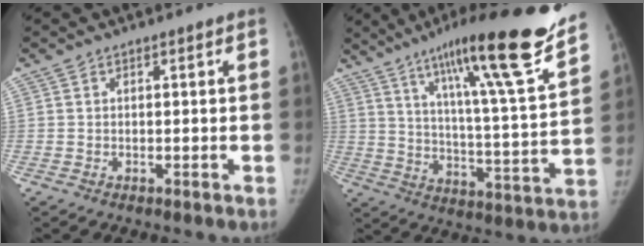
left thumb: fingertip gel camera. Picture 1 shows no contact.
{"total": 25.2, "force": [17.8, 1.8, 17.7], "torque": [-0.254, -0.078, 0.273]}